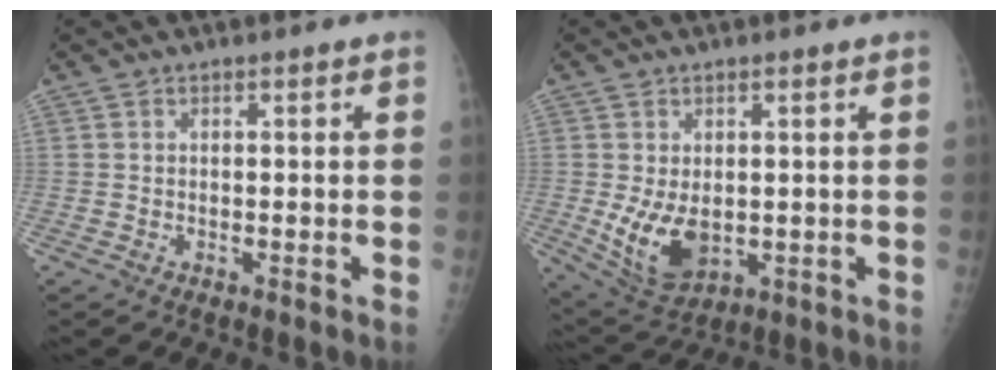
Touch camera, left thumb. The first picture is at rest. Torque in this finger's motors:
{"motor_torque": [-0.36, 0.62, 1.13, -0.10, 0.13]}